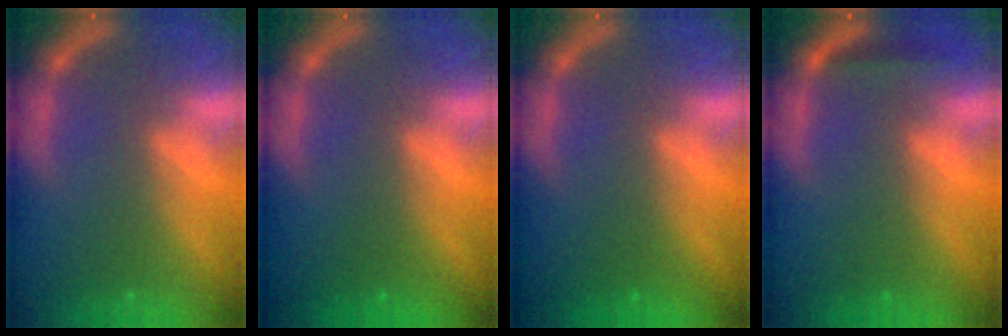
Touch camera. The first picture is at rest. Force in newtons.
{"total": 0.0}
{"total": 0.0}
{"total": 1.4}